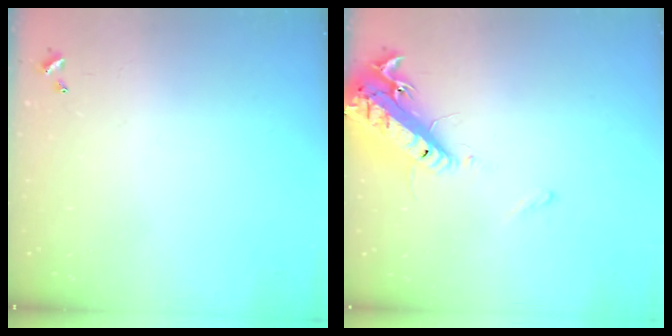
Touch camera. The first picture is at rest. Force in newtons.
{"total": 16.2, "press": 15.7, "slide": 3.6}